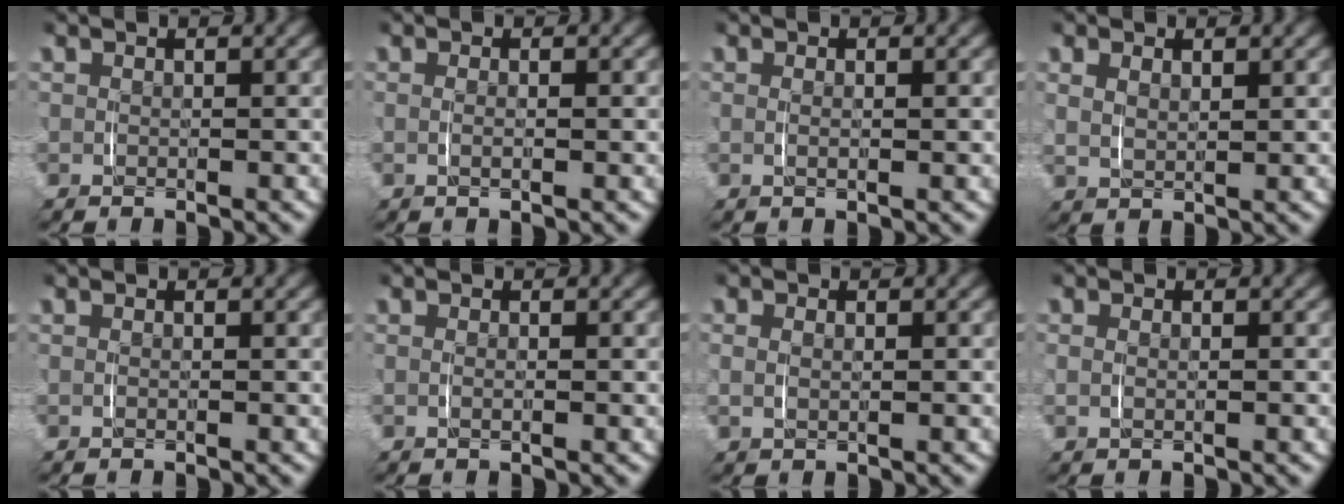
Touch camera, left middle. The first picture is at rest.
{"total": 1.0, "force": [0.0, 0.0, 1.0], "torque": [-0.021, -0.003, 0.002]}
{"total": 0.9, "force": [0.2, -0.1, 0.9], "torque": [-0.017, -0.004, 0.006]}
{"total": 1.7, "force": [1.0, 0.8, 1.1], "torque": [-0.024, -0.004, 0.026]}
{"total": 0.0}
{"total": 0.7, "force": [0.0, -0.1, 0.7], "torque": [-0.015, -0.003, 0.001]}
{"total": 1.3, "force": [0.3, 0.6, 1.0], "torque": [-0.024, -0.005, 0.008]}
{"total": 0.9, "force": [0.1, 0.4, 0.7], "torque": [-0.020, -0.004, 0.004]}